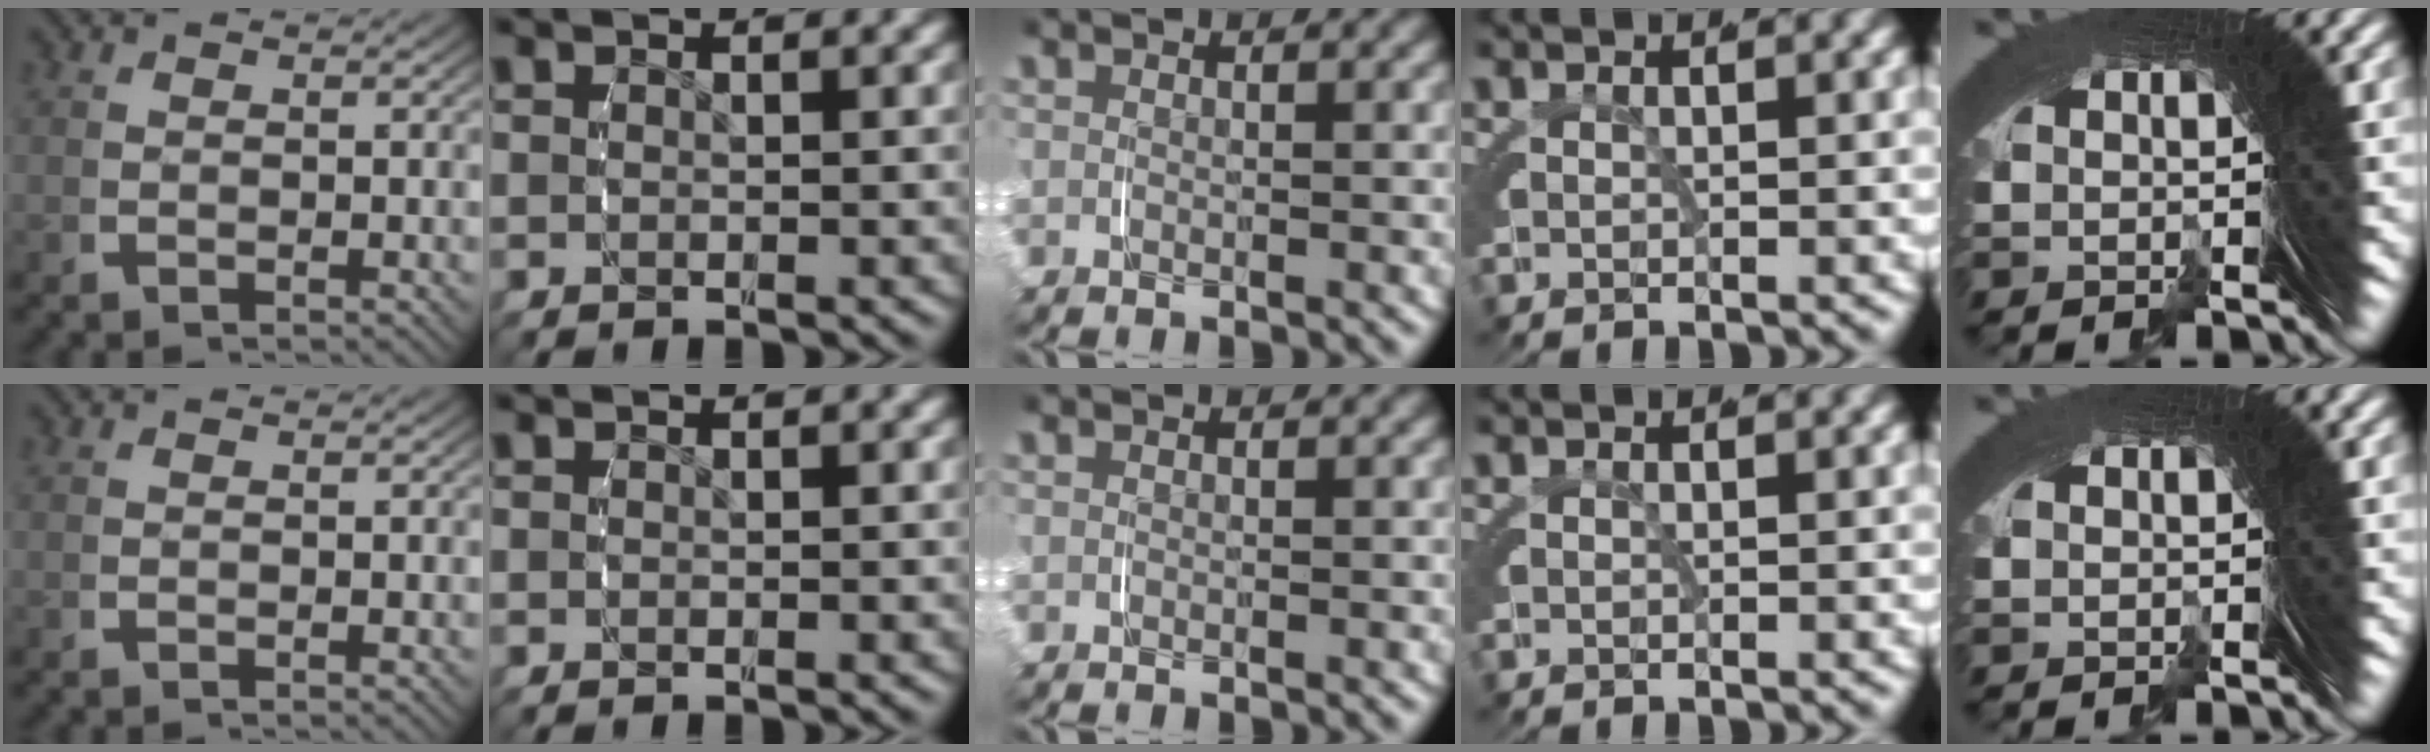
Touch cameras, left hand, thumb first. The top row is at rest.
{}